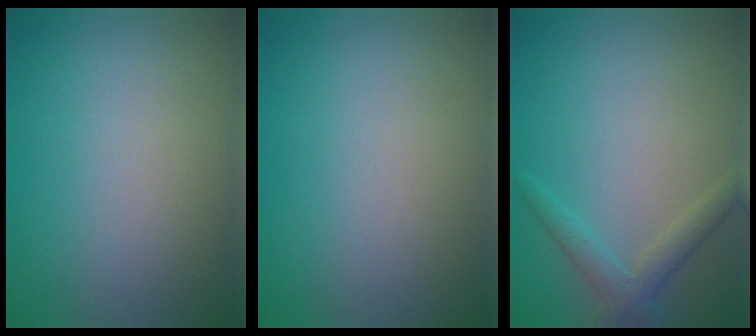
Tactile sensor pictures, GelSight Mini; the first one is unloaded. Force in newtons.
{"total": 0.0}
{"total": 2.3, "press": 2.3, "slide": 0.2}